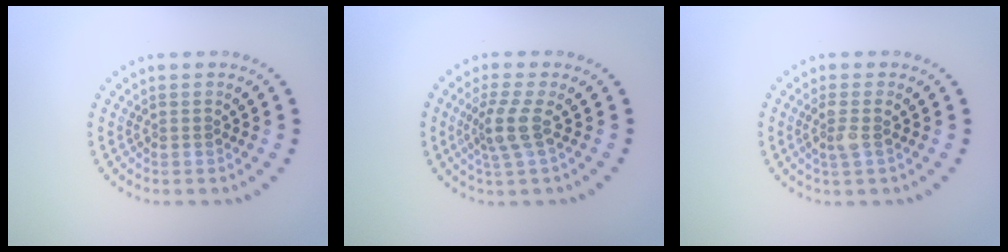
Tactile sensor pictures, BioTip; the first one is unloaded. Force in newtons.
{"total": 2.7, "press": 2.0, "slide": 1.8}
{"total": 1.8, "press": 1.5, "slide": 1.0}